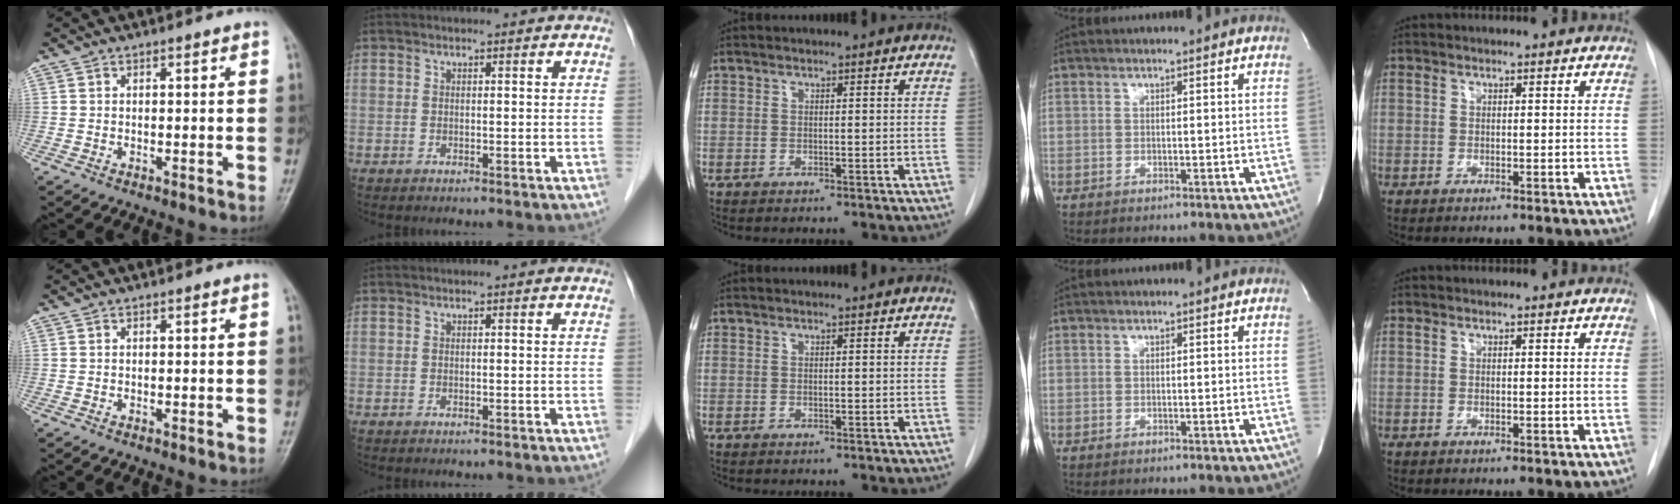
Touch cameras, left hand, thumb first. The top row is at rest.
{}